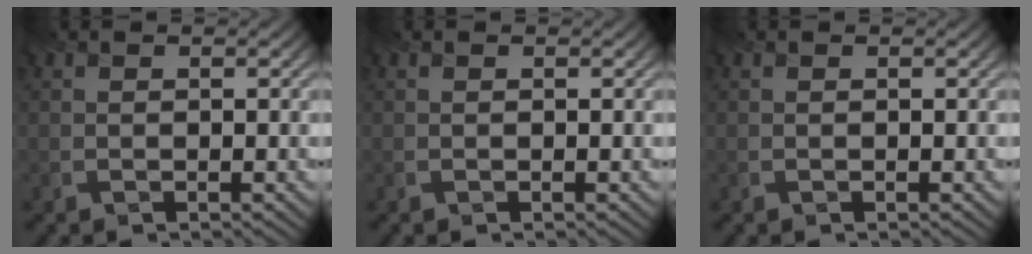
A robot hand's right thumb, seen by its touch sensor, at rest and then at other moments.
{"total": 0.0}
{"total": 0.0}